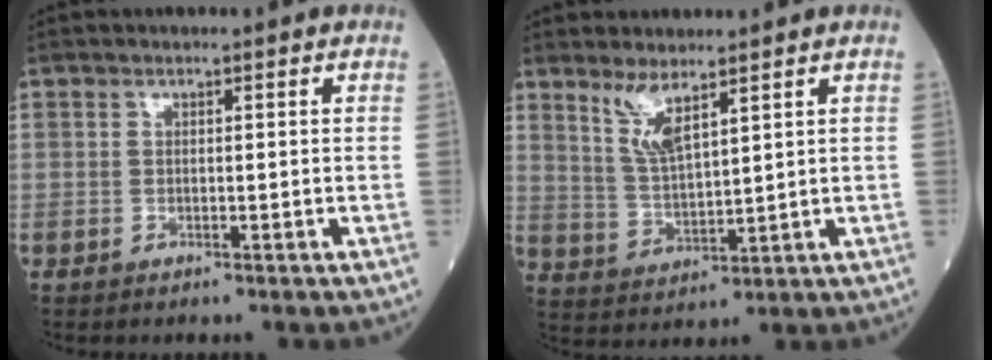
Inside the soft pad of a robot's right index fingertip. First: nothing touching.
{"total": 5.5, "force": [3.8, 0.9, 3.9], "torque": [-0.084, -0.012, 0.081]}